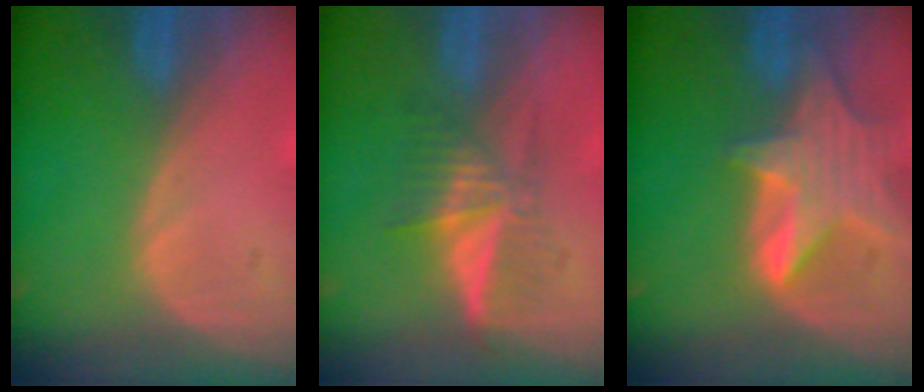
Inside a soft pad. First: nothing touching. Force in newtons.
{"total": 6.3, "press": 5.3, "slide": 3.5}
{"total": 8.4, "press": 7.4, "slide": 4.0}